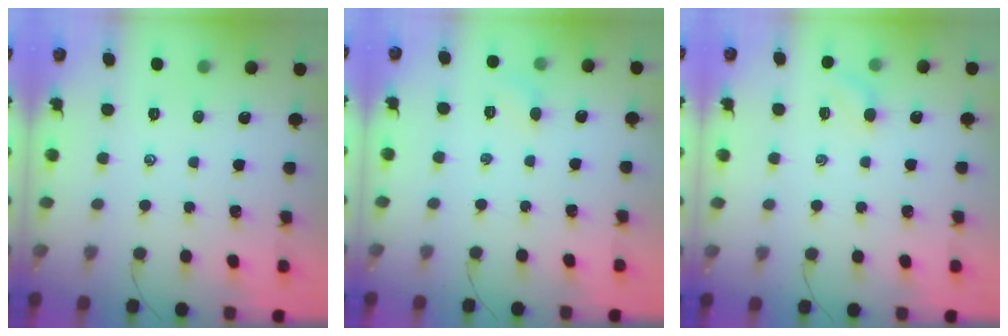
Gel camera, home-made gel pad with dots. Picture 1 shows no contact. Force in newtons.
{"total": 4.9, "press": 4.7, "slide": 1.5}
{"total": 4.9, "press": 4.8, "slide": 1.1}